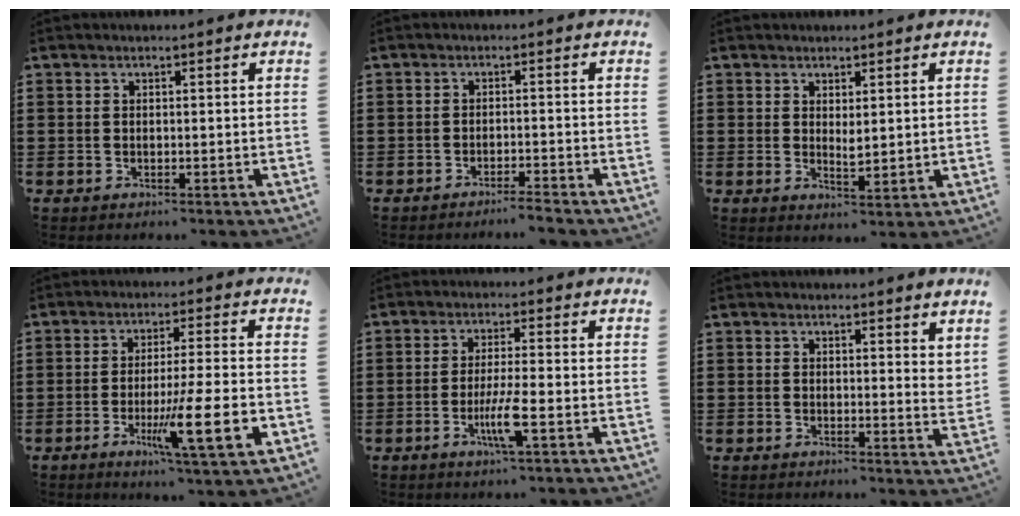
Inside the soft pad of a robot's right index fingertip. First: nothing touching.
{"total": 2.1, "force": [-2.0, -0.2, 0.6], "torque": [-0.011, 0.001, -0.040]}
{"total": 2.2, "force": [1.2, 0.6, 1.7], "torque": [-0.027, -0.003, 0.020]}
{"total": 11.5, "force": [-3.5, 1.0, 10.9], "torque": [-0.194, -0.015, -0.061]}
{"total": 5.5, "force": [-2.0, 0.2, 5.1], "torque": [-0.107, -0.021, -0.039]}
{"total": 1.8, "force": [1.6, 0.6, 0.5], "torque": [0.002, -0.002, 0.029]}